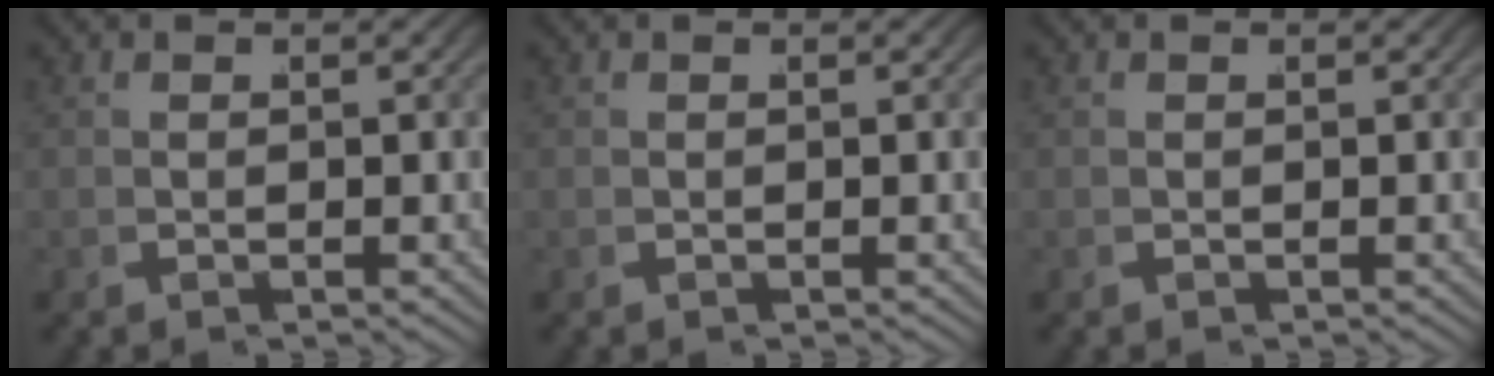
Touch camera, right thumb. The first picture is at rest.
{"total": 0.0}
{"total": 0.0}